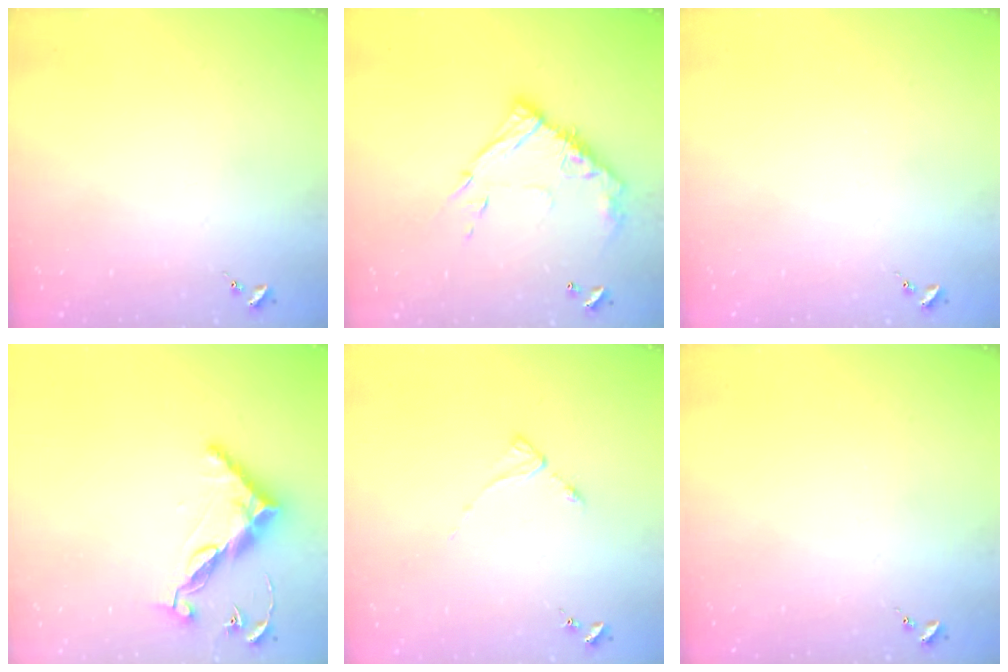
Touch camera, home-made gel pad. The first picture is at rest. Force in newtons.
{"total": 14.5, "press": 14.4, "slide": 1.3}
{"total": 0.0}
{"total": 12.1, "press": 12.0, "slide": 0.4}
{"total": 2.9, "press": 2.8, "slide": 0.4}
{"total": 0.0}